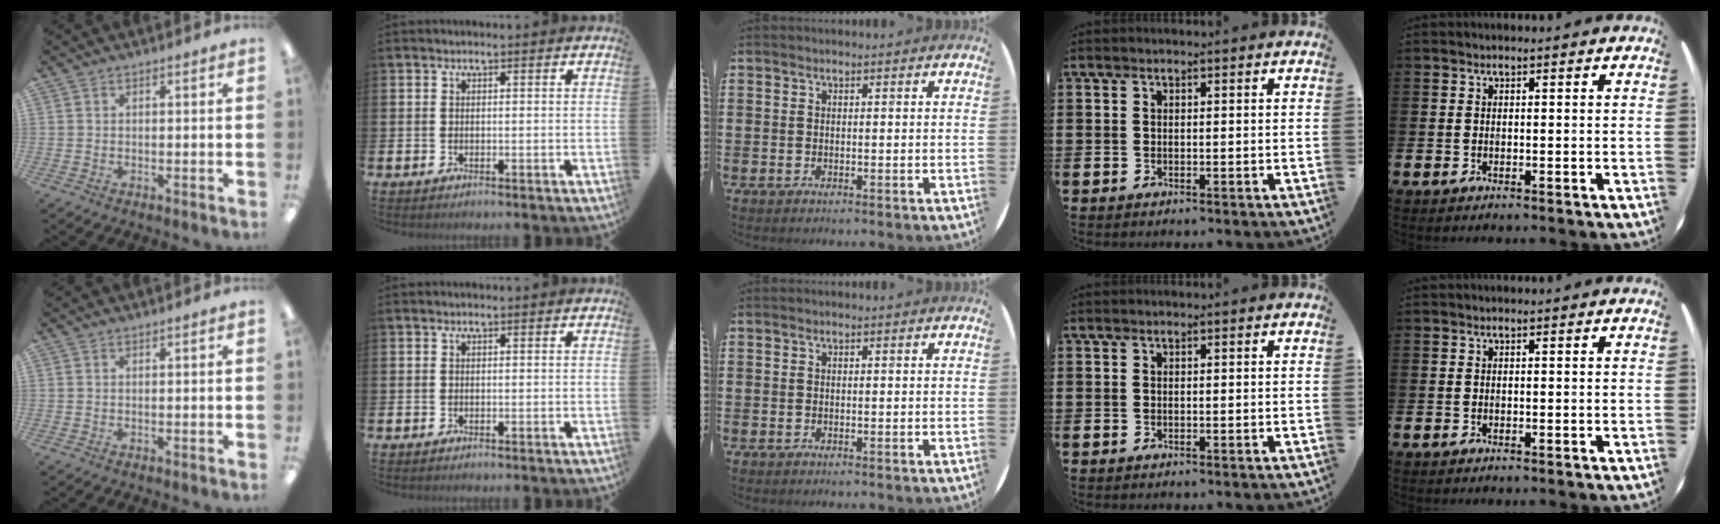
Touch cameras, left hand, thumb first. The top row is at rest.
{}